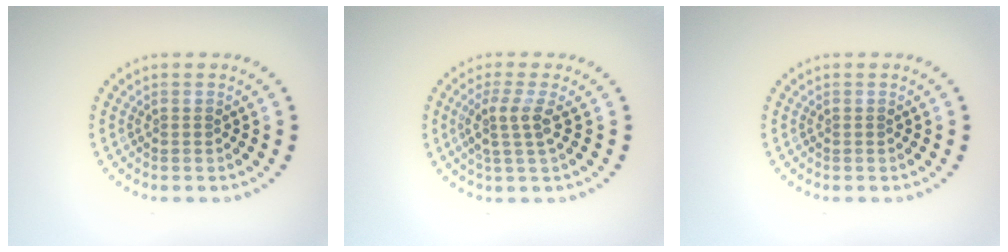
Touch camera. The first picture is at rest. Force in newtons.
{"total": 2.6, "press": 1.9, "slide": 1.7}
{"total": 0.0}